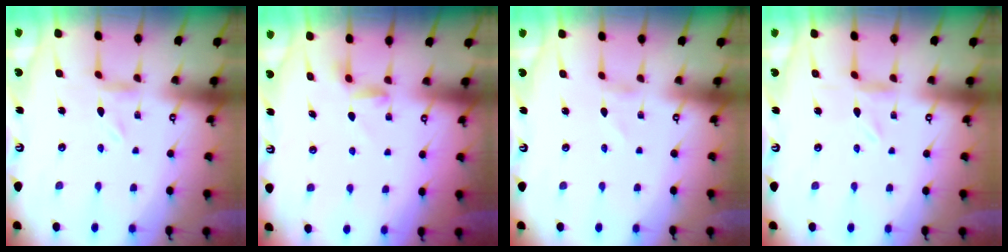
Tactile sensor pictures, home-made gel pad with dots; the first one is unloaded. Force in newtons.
{"total": 3.5, "press": 3.5, "slide": 0.3}
{"total": 1.3, "press": 1.2, "slide": 0.1}
{"total": 0.8, "press": 0.8, "slide": 0.2}